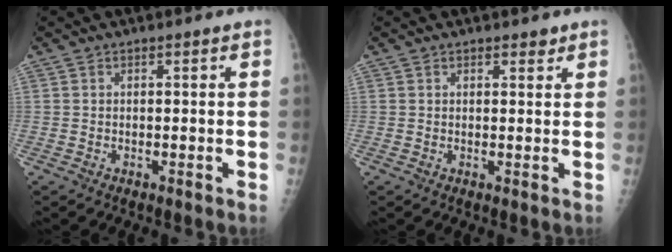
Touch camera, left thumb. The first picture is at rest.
{"total": 1.5, "force": [1.1, 0.8, 0.6], "torque": [0.004, -0.006, 0.012]}